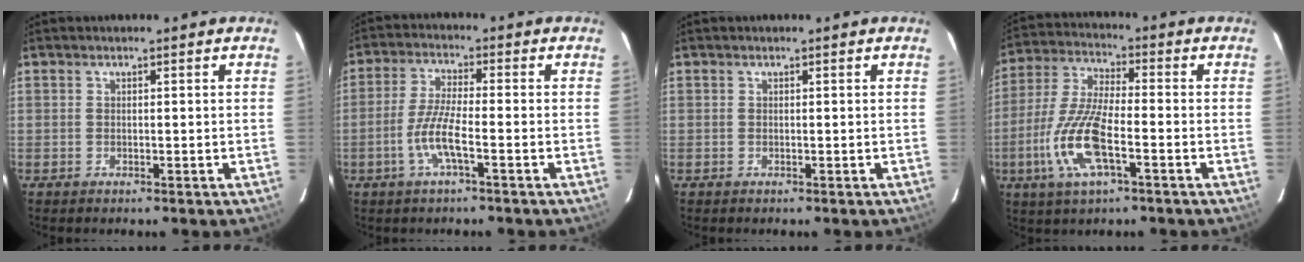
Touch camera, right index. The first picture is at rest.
{"total": 6.5, "force": [-2.7, 0.6, 5.9], "torque": [-0.126, -0.003, -0.052]}
{"total": 0.0}
{"total": 13.6, "force": [-4.8, 4.1, 12.0], "torque": [-0.264, -0.008, -0.095]}